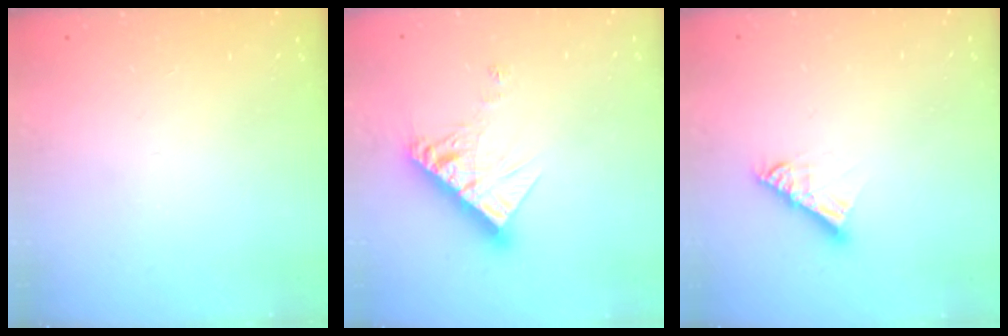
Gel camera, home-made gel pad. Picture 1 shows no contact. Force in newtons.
{"total": 11.4, "press": 11.3, "slide": 1.2}
{"total": 5.7, "press": 5.7, "slide": 0.4}